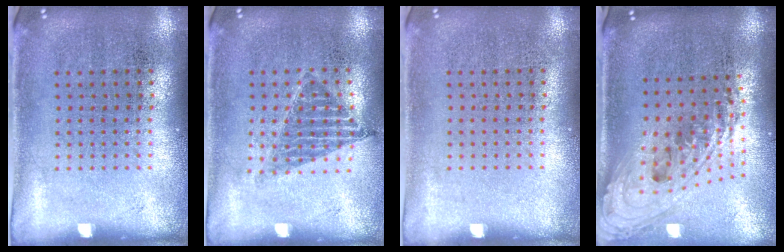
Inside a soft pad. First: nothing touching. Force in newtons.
{"total": 0.9, "press": 0.8, "slide": 0.4}
{"total": 0.0}
{"total": 2.3, "press": 1.7, "slide": 1.6}